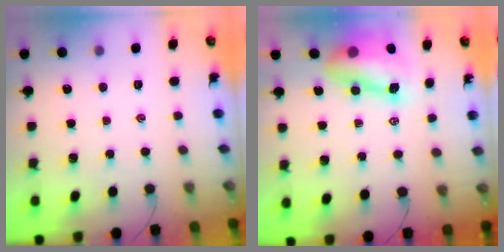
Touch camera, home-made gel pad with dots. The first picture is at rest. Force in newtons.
{"total": 9.3, "press": 9.0, "slide": 2.2}